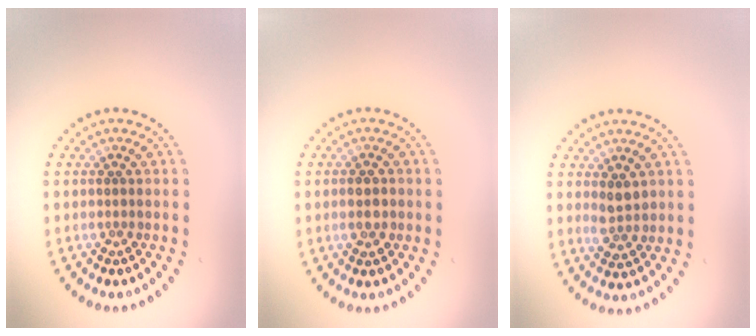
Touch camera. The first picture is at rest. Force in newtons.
{"total": 1.9, "press": 1.8, "slide": 0.4}
{"total": 1.9, "press": 1.9, "slide": 0.4}